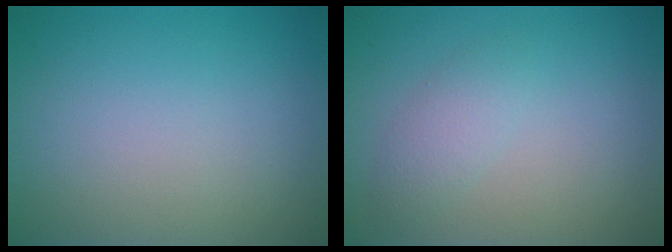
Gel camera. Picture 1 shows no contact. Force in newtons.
{"total": 1.8, "press": 1.8, "slide": 0.1}